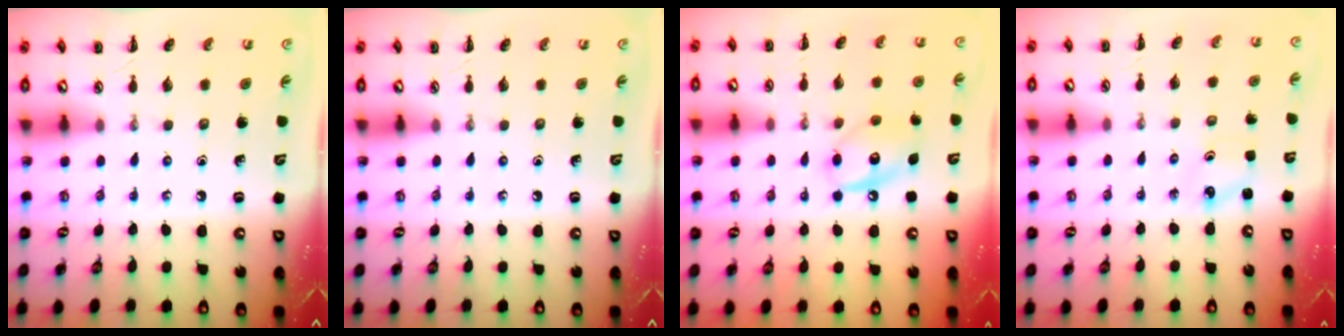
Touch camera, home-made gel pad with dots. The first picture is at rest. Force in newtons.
{"total": 0.0}
{"total": 11.2, "press": 11.1, "slide": 1.4}
{"total": 1.8, "press": 1.7, "slide": 0.5}